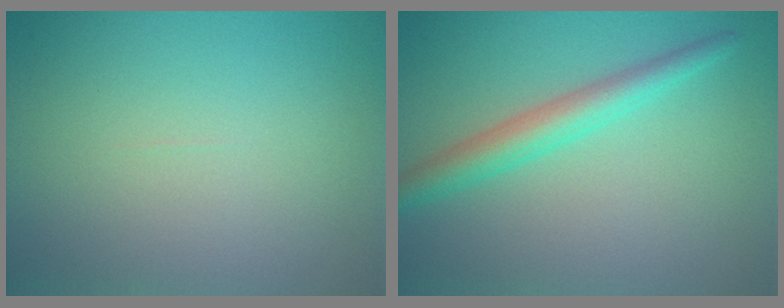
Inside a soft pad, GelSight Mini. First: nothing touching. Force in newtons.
{"total": 3.1, "press": 3.1, "slide": 0.1}